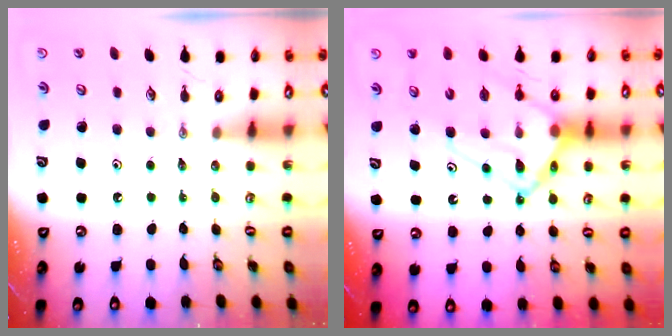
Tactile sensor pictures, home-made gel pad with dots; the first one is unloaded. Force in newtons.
{"total": 20.0, "press": 19.9, "slide": 1.7}